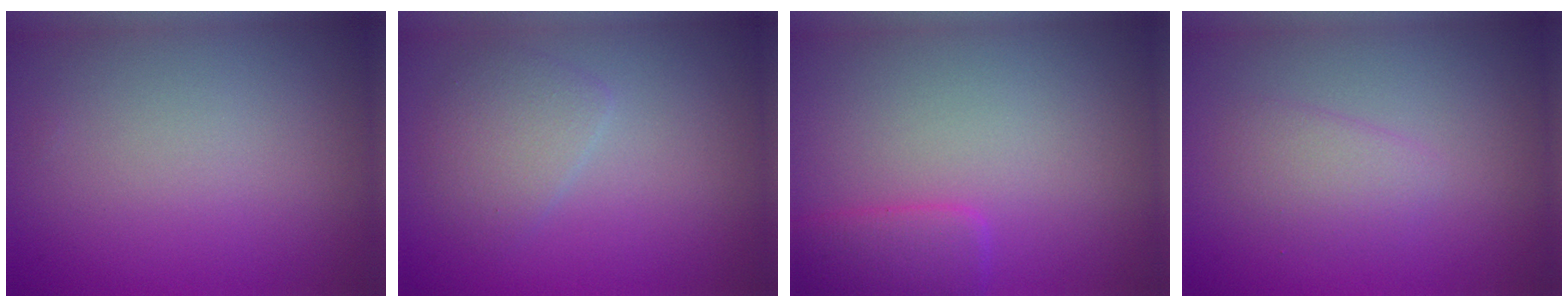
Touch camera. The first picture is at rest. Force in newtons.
{"total": 2.4, "press": 2.4, "slide": 0.1}
{"total": 2.7, "press": 2.7, "slide": 0.1}
{"total": 1.8, "press": 1.8, "slide": 0.1}